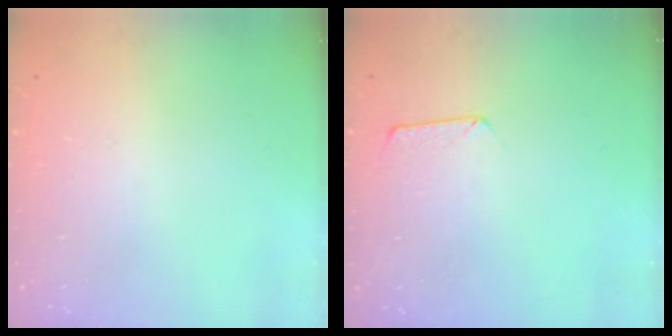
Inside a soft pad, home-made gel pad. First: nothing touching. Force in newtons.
{"total": 6.2, "press": 6.2, "slide": 0.5}